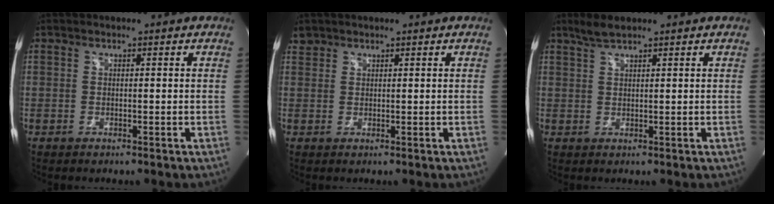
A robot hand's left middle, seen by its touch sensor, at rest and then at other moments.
{"total": 1.4, "force": [1.2, 0.8, -0.1], "torque": [0.005, 0.010, 0.020]}
{"total": 2.5, "force": [2.1, 0.2, 1.3], "torque": [-0.035, 0.006, 0.044]}